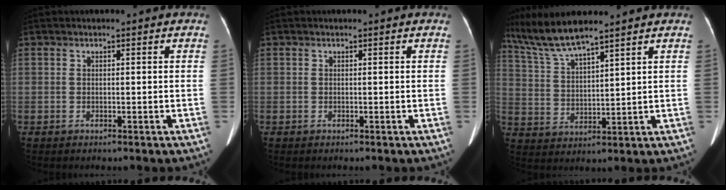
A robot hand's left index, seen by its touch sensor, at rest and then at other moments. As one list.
[{"total": 0.0}, {"total": 8.7, "force": [7.6, 0.1, 4.3], "torque": [-0.096, 0.008, 0.156]}]